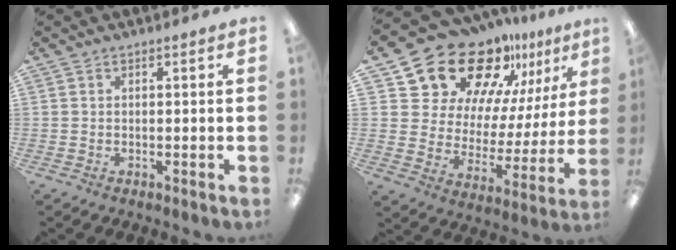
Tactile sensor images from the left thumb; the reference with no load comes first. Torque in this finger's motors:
{"motor_torque": [2.12, 2.16, 1.38, -1.39, 0.02]}